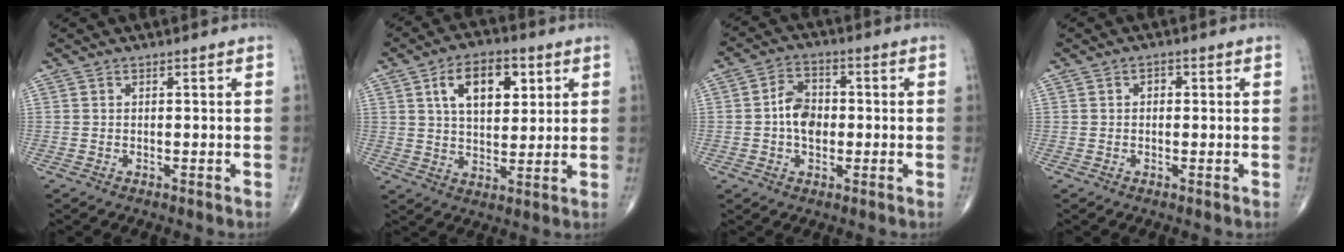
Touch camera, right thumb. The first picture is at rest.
{"total": 11.8, "force": [4.4, 6.6, 8.7], "torque": [-0.111, -0.008, 0.072]}
{"total": 6.8, "force": [-0.4, 4.9, 4.8], "torque": [-0.065, 0.017, -0.015]}
{"total": 1.4, "force": [0.2, 1.0, 0.9], "torque": [-0.005, 0.005, 0.000]}